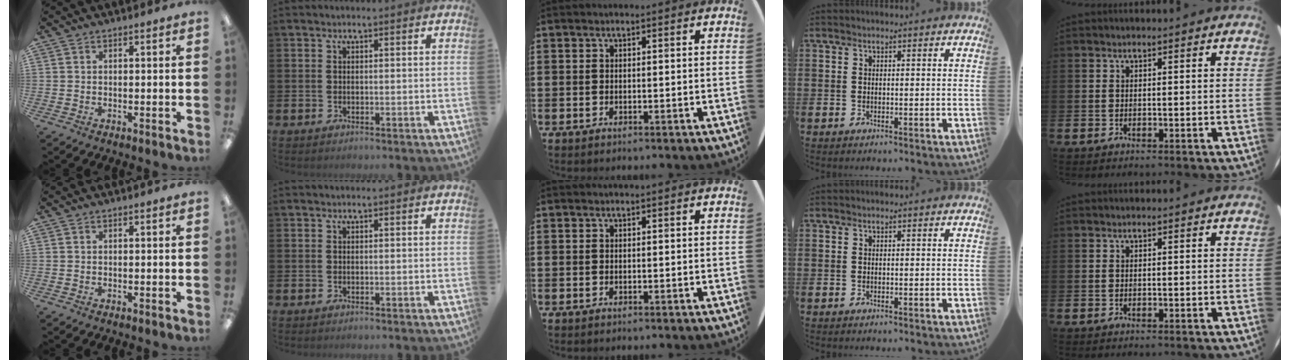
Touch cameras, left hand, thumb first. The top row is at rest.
{}